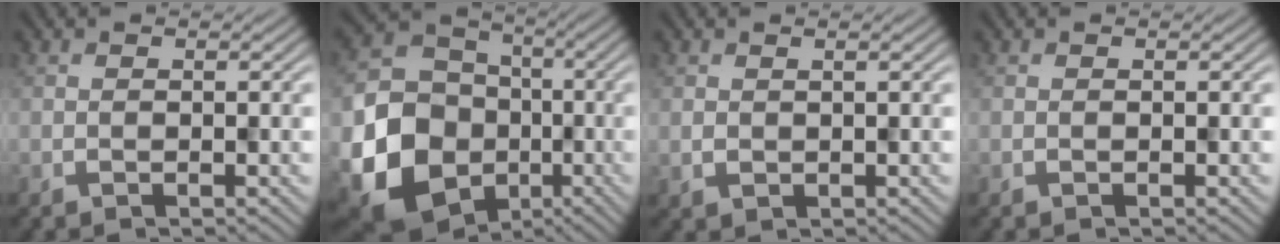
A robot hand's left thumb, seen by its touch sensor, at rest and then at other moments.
{"total": 21.8, "force": [-7.7, 18.8, 7.9], "torque": [-0.202, -0.073, -0.145]}
{"total": 1.3, "force": [0.5, 0.8, 0.9], "torque": [-0.022, 0.002, 0.013]}
{"total": 0.0}